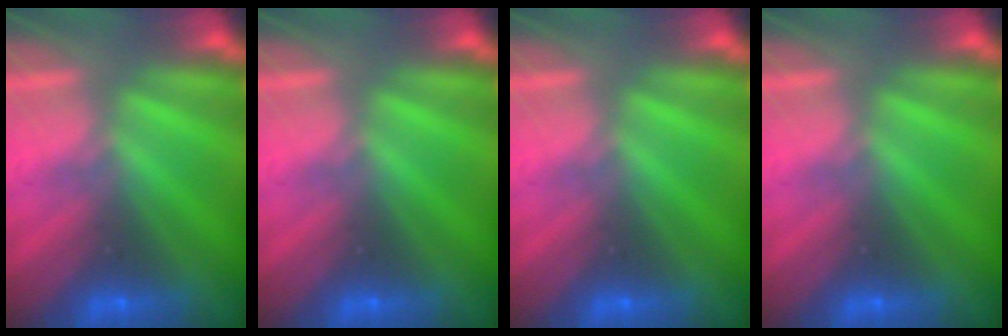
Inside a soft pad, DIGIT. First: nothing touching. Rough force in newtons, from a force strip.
{"total": 0.0}
{"total": 0.0}
{"total": 0.0}